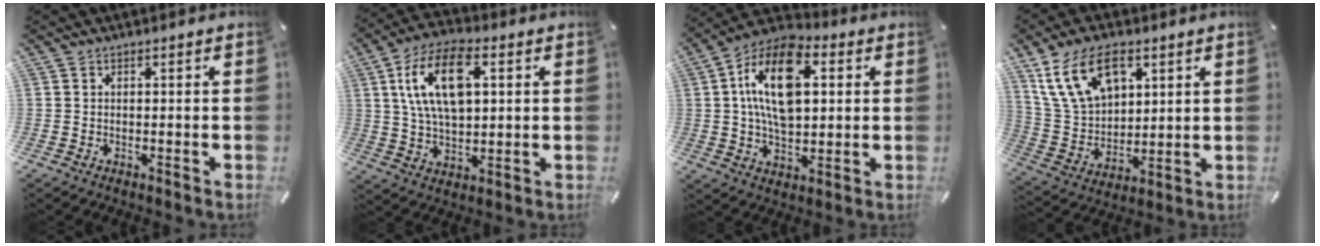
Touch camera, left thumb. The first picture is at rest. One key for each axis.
{"total": 14.8, "fx": 4.3, "fy": 8.4, "fz": 11.5, "tx": -0.240, "ty": 0.005, "tz": 0.071}
{"total": 16.8, "fx": 3.5, "fy": 10.0, "fz": 13.0, "tx": -0.260, "ty": 0.004, "tz": 0.056}
{"total": 14.3, "fx": 7.3, "fy": 9.1, "fz": 8.3, "tx": -0.173, "ty": -0.017, "tz": 0.137}